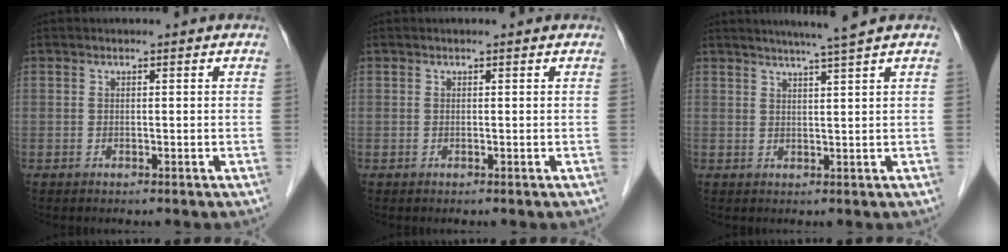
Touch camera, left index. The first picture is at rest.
{"total": 0.0}
{"total": 4.3, "force": [3.4, -1.3, 2.3], "torque": [-0.037, -0.004, 0.057]}